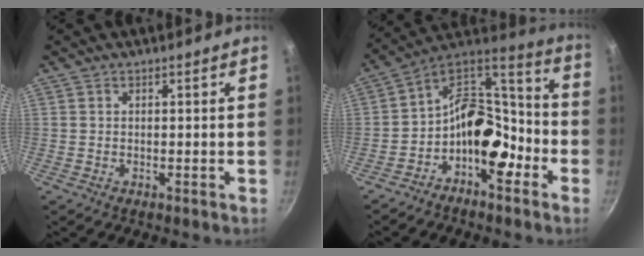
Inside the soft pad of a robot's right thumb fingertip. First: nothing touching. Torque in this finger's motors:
{"motor_torque": [2.04, 1.43, 1.18, -0.56, 0.35]}